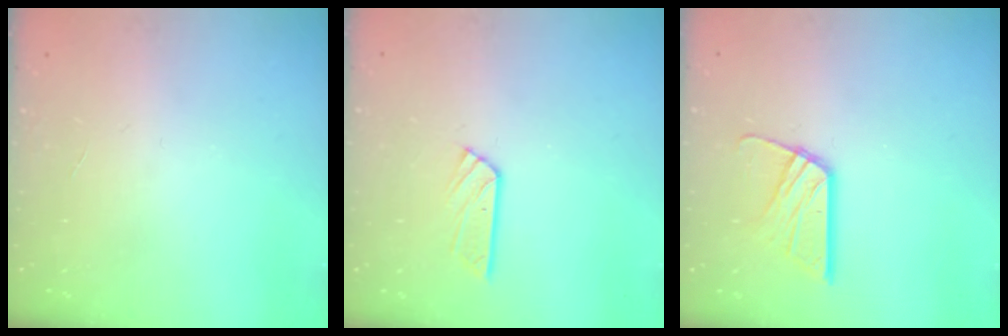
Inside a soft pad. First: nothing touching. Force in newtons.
{"total": 4.0, "press": 4.0, "slide": 0.3}
{"total": 11.5, "press": 11.5, "slide": 1.2}